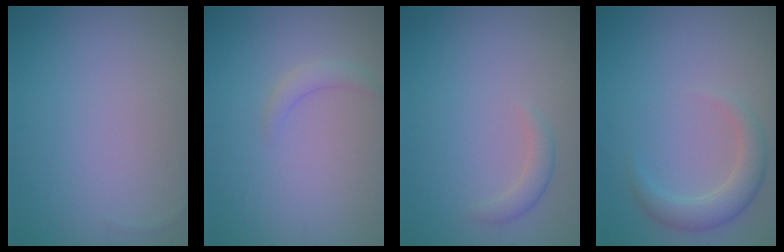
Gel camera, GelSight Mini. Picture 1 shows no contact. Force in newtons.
{"total": 1.2, "press": 1.2, "slide": 0.2}
{"total": 1.3, "press": 1.3, "slide": 0.1}
{"total": 2.8, "press": 2.8, "slide": 0.2}